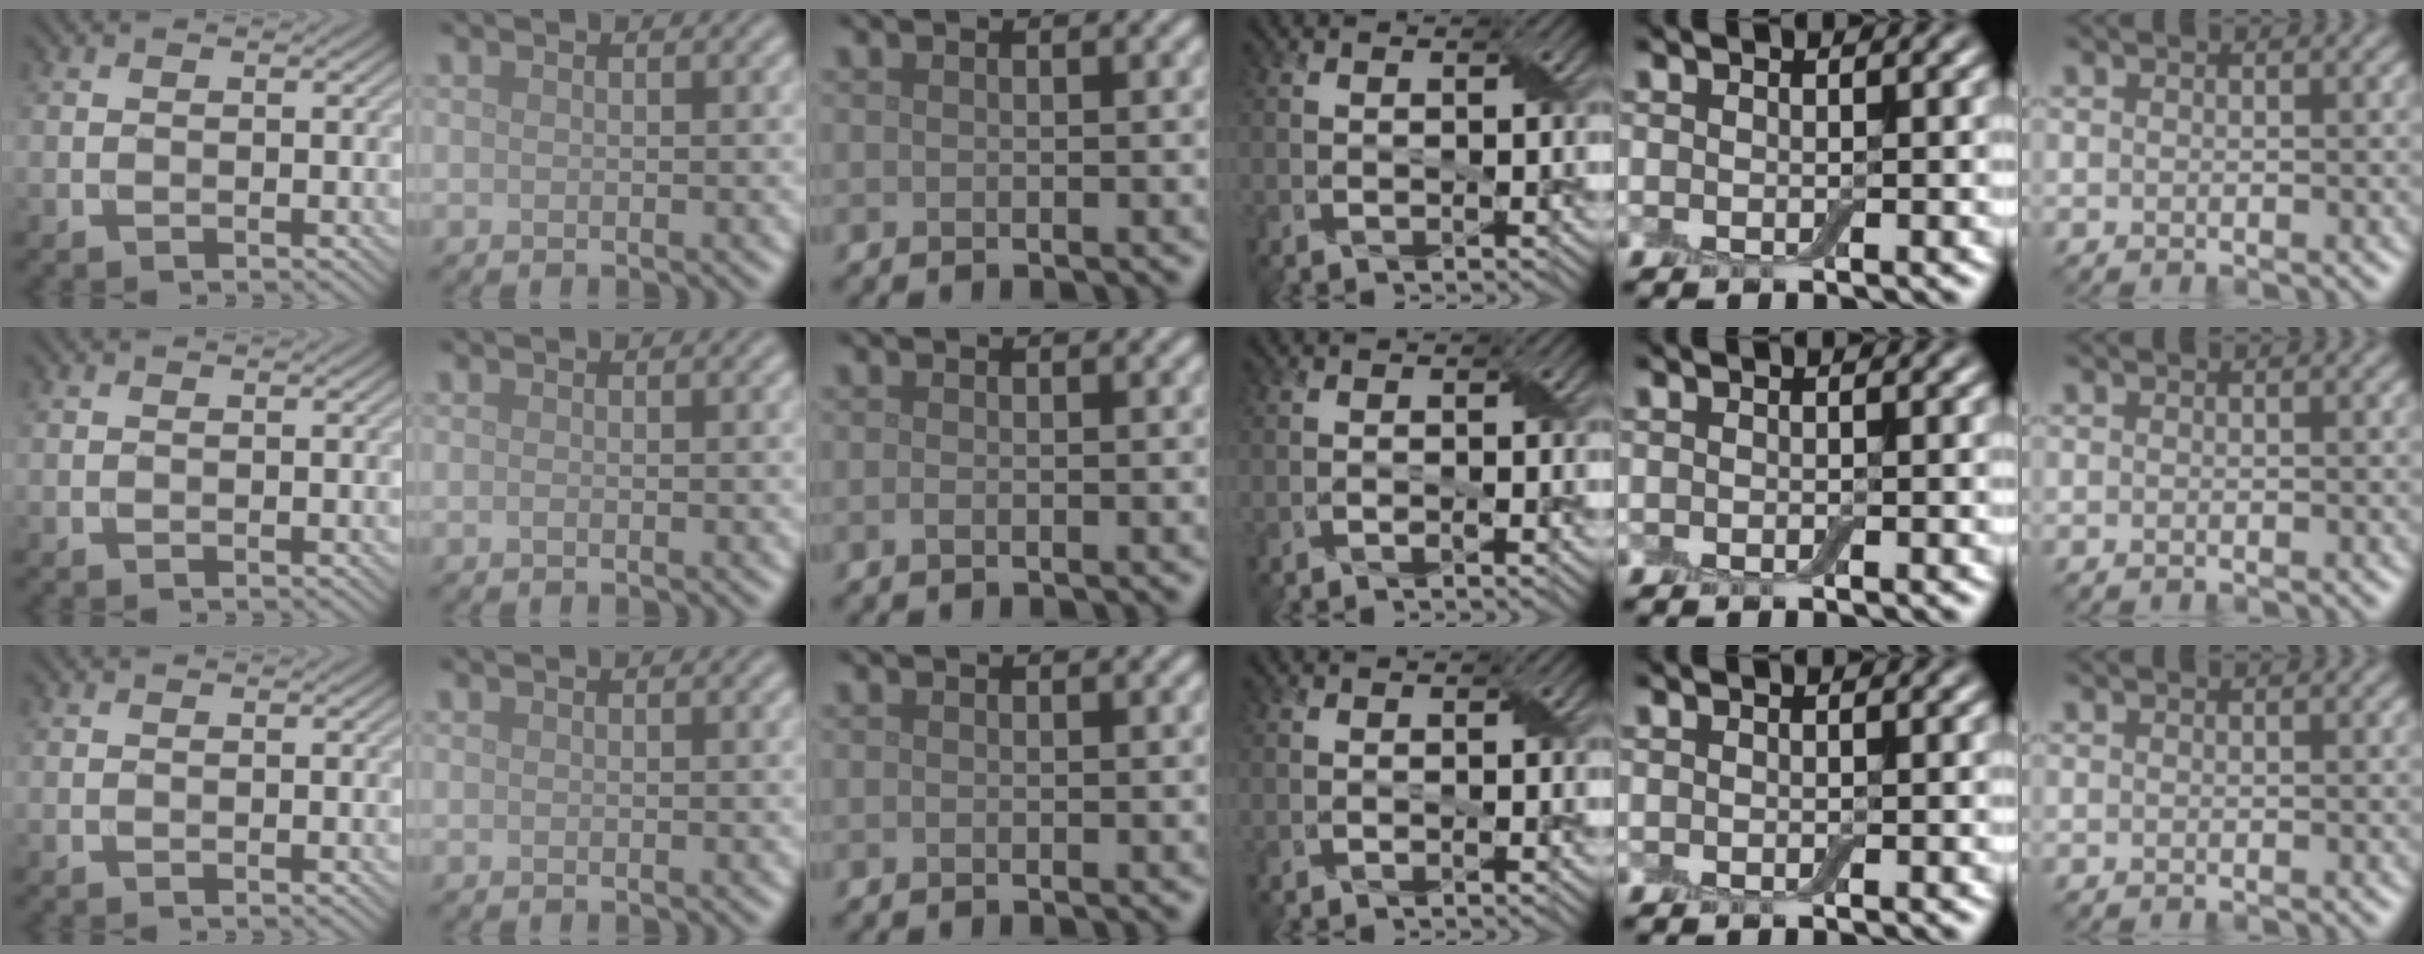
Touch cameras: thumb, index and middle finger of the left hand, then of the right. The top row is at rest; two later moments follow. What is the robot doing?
{"motion": "fold", "object": "cloth"}